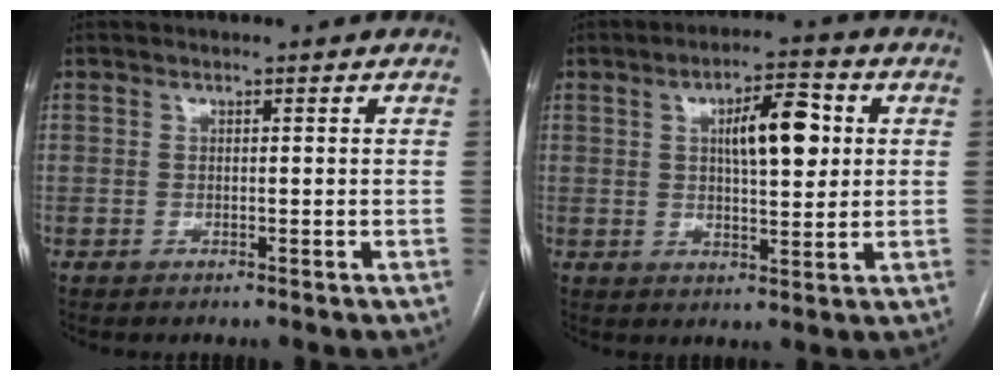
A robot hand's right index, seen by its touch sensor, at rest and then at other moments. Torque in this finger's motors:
{"motor_torque": [0.60, 0.44, 0.24, 0.10]}